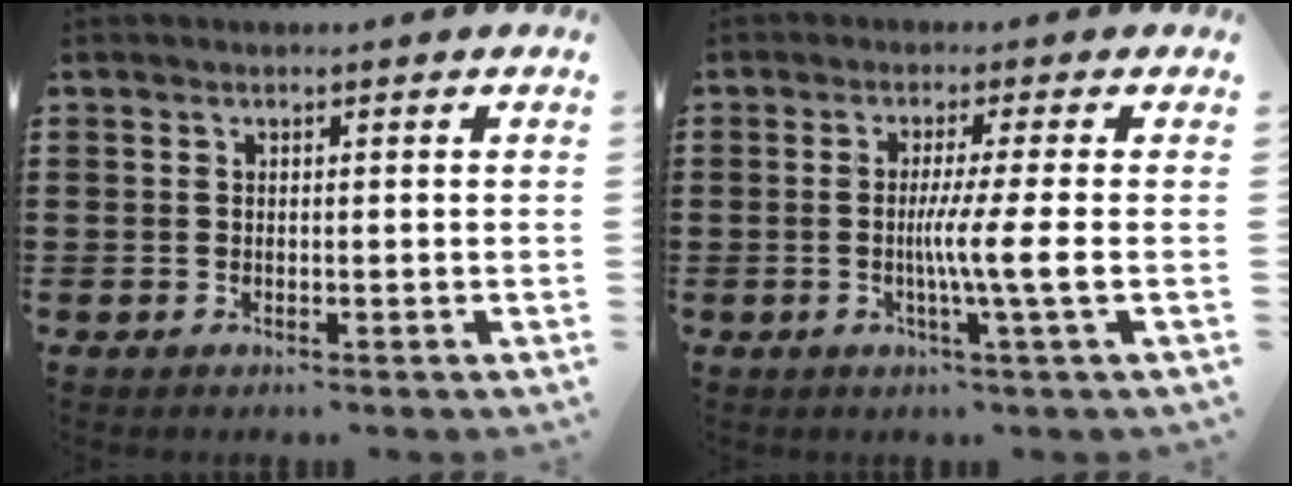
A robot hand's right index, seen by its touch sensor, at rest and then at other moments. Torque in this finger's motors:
{"motor_torque": [1.11, -0.39, 0.47, 0.17]}